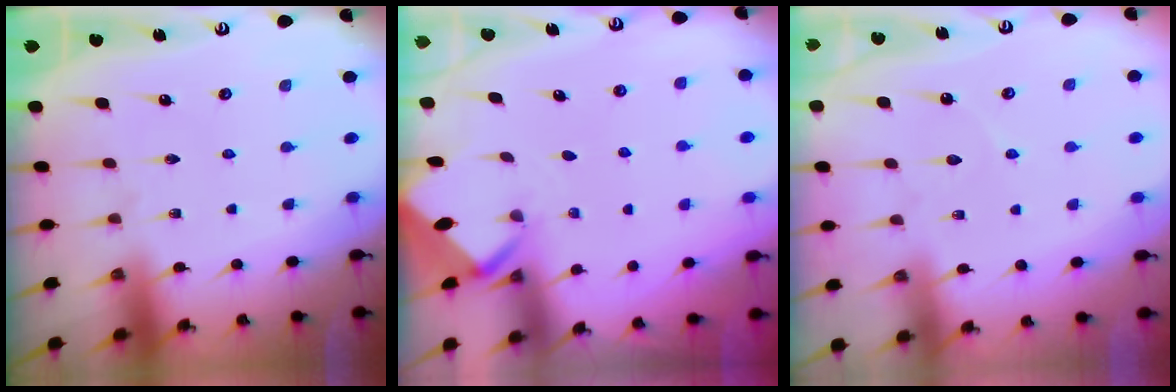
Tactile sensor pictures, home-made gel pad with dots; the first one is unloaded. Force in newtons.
{"total": 2.1, "press": 2.1, "slide": 0.2}
{"total": 2.7, "press": 2.7, "slide": 0.3}